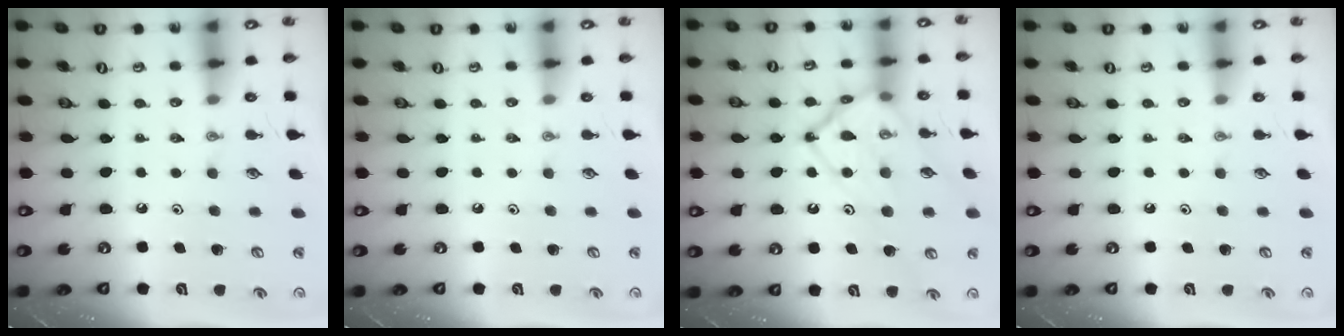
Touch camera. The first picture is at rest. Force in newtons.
{"total": 0.0}
{"total": 16.5, "press": 16.4, "slide": 1.5}
{"total": 0.0}